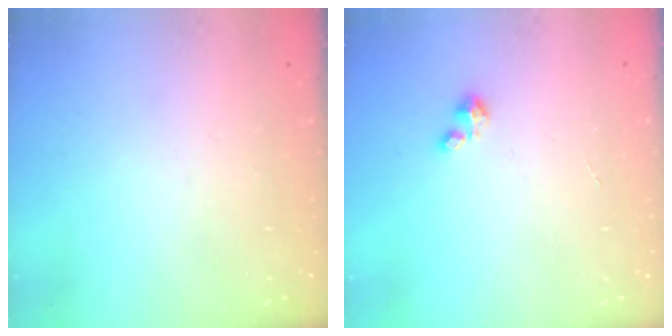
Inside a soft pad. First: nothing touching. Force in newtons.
{"total": 1.2, "press": 1.2, "slide": 0.2}